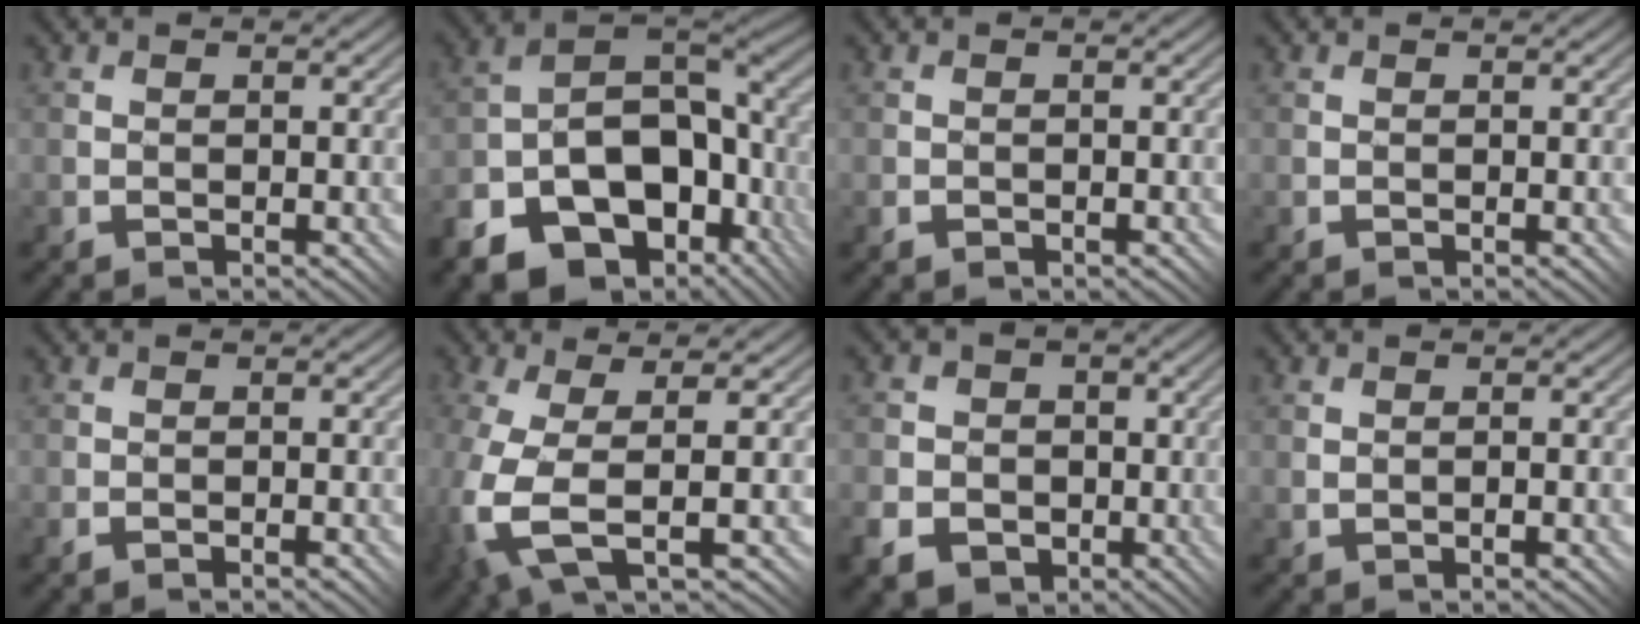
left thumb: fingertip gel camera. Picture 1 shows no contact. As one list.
[{"total": 17.3, "force": [-8.0, 10.6, 11.1], "torque": [-0.217, -0.023, -0.114]}, {"total": 0.6, "force": [-0.5, 0.4, 0.1], "torque": [-0.002, 0.000, -0.009]}, {"total": 0.0}, {"total": 0.9, "force": [-0.6, 0.3, 0.6], "torque": [-0.011, 0.000, -0.011]}, {"total": 9.1, "force": [-1.9, 3.2, 8.3], "torque": [-0.220, -0.017, -0.028]}, {"total": 7.9, "force": [-2.4, 7.2, 2.4], "torque": [-0.070, -0.015, -0.066]}, {"total": 1.5, "force": [-0.2, 0.7, 1.3], "torque": [-0.023, 0.001, 0.003]}]